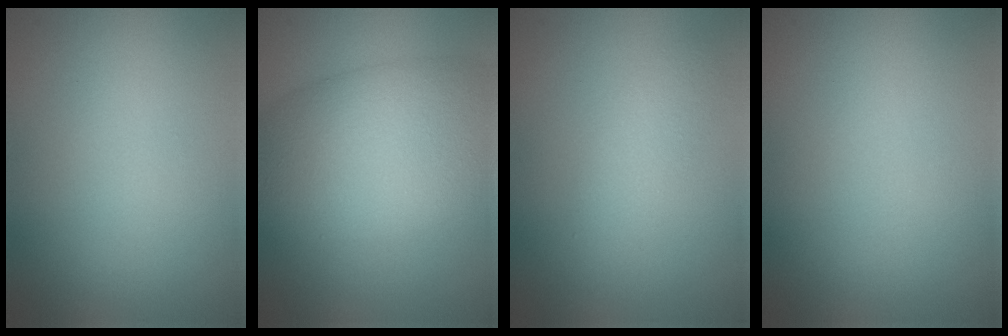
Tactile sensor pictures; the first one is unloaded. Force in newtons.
{"total": 9.1, "press": 9.1, "slide": 0.3}
{"total": 2.0, "press": 2.0, "slide": 0.1}
{"total": 0.0}